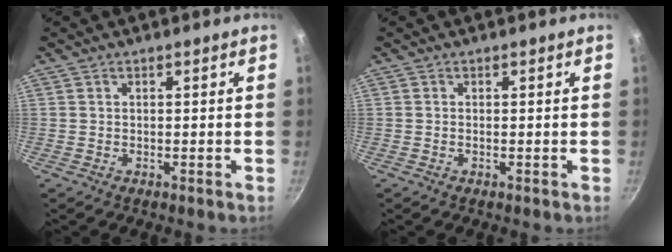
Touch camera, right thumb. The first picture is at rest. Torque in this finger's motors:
{"motor_torque": [-0.36, 0.01, -0.34, -0.19, -0.02]}